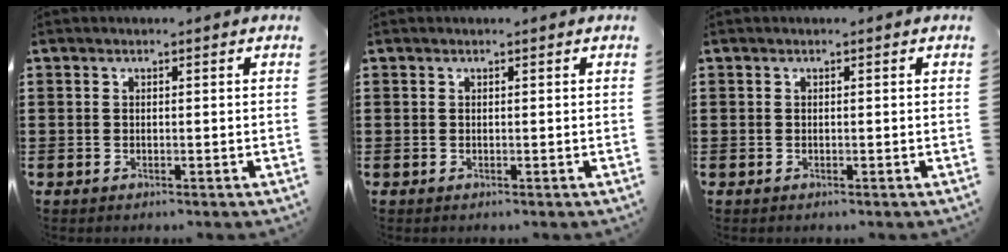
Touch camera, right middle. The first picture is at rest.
{"total": 0.0}
{"total": 0.0}